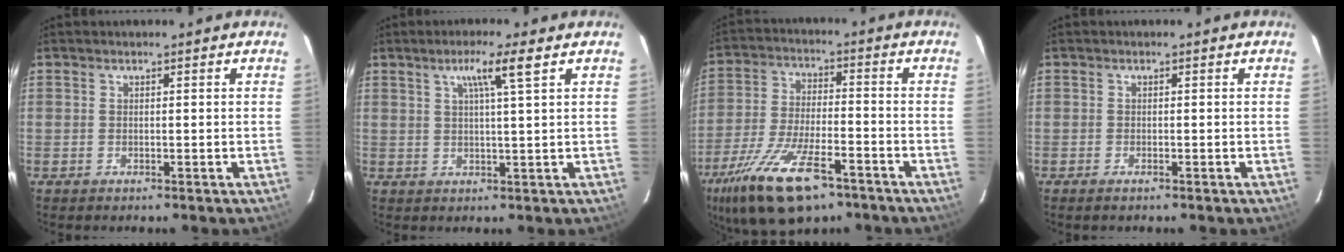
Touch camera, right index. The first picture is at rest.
{"total": 5.1, "force": [2.6, -0.6, 4.4], "torque": [-0.075, 0.005, 0.044]}
{"total": 16.8, "force": [-10.7, 6.3, 11.3], "torque": [-0.240, -0.036, -0.191]}
{"total": 0.9, "force": [-0.7, 0.3, 0.5], "torque": [-0.010, -0.003, -0.015]}